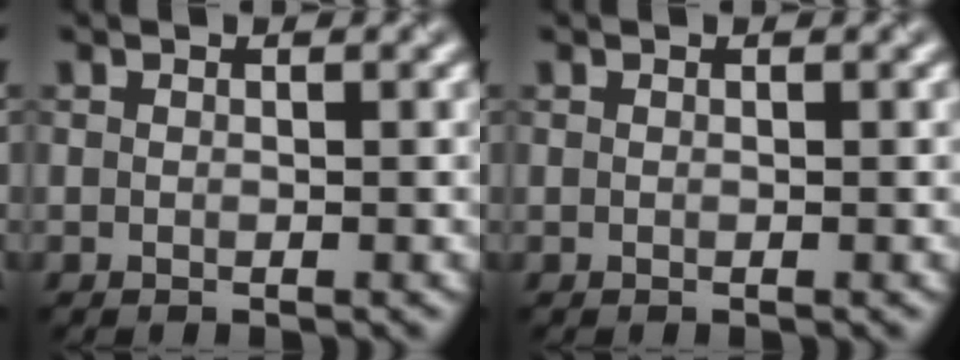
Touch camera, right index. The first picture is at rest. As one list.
[{"total": 0.0}]